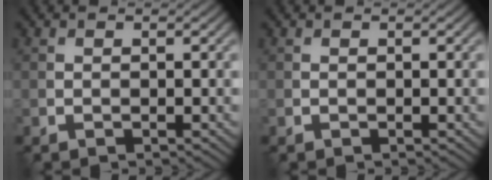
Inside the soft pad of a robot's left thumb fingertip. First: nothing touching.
{"total": 0.0}